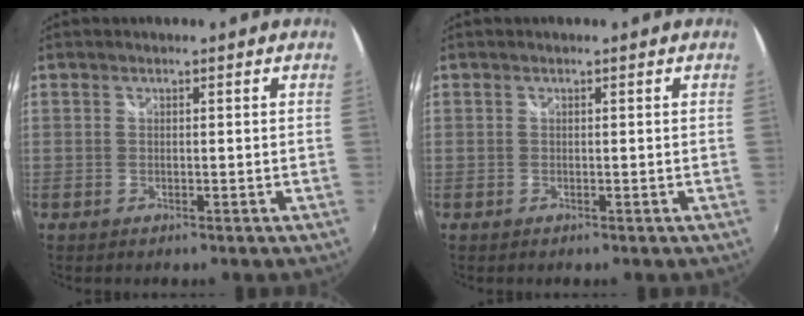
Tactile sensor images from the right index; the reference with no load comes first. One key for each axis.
{"total": 0.0}